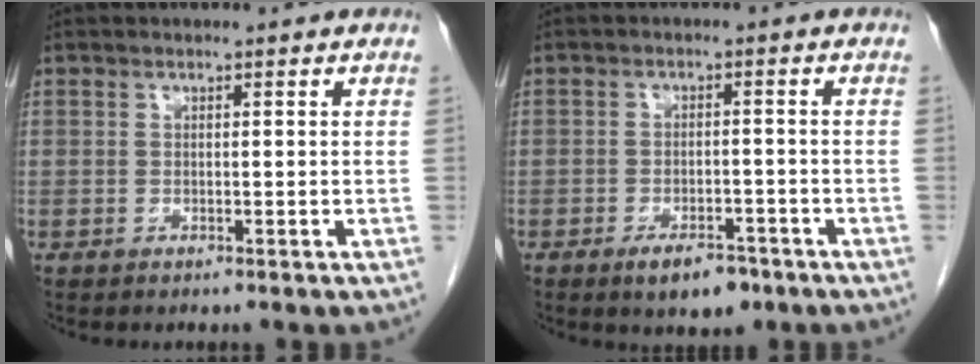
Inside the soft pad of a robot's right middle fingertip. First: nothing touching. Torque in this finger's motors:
{"motor_torque": [0.86, -0.67, 0.08, 0.04]}